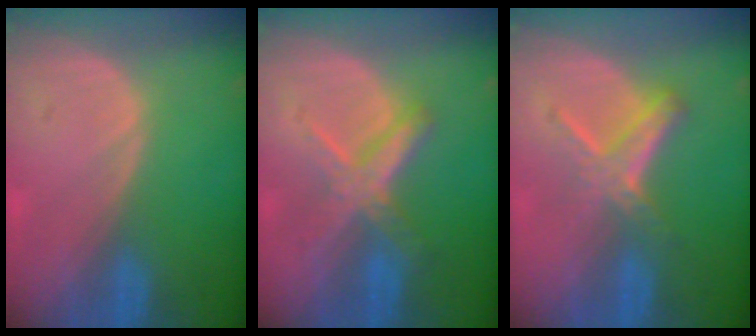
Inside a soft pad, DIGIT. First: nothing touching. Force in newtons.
{"total": 6.7, "press": 5.9, "slide": 3.2}
{"total": 6.1, "press": 5.2, "slide": 3.2}